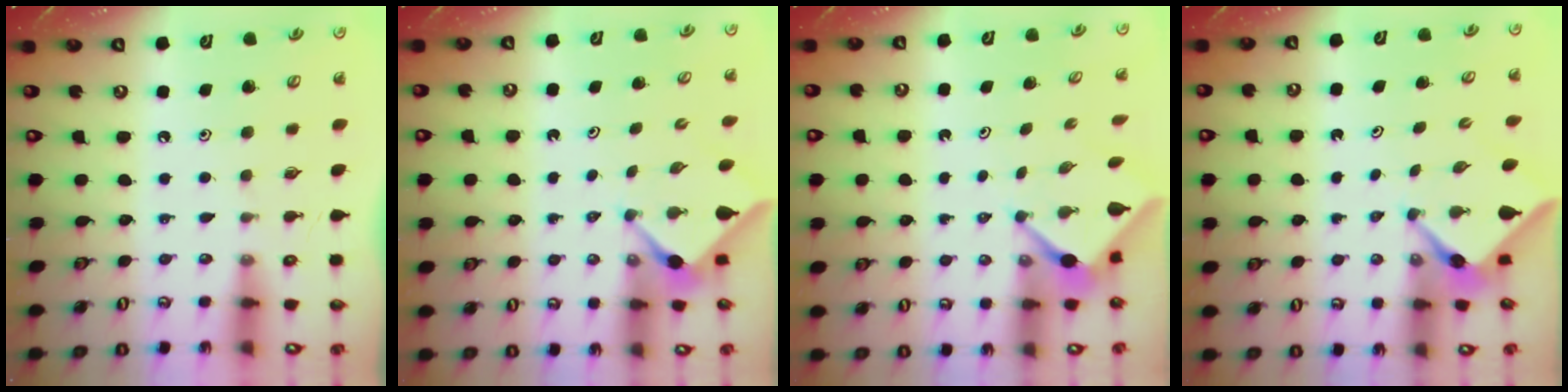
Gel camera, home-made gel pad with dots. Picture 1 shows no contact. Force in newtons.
{"total": 3.0, "press": 3.0, "slide": 0.4}
{"total": 2.9, "press": 2.9, "slide": 0.2}
{"total": 3.2, "press": 3.2, "slide": 0.3}